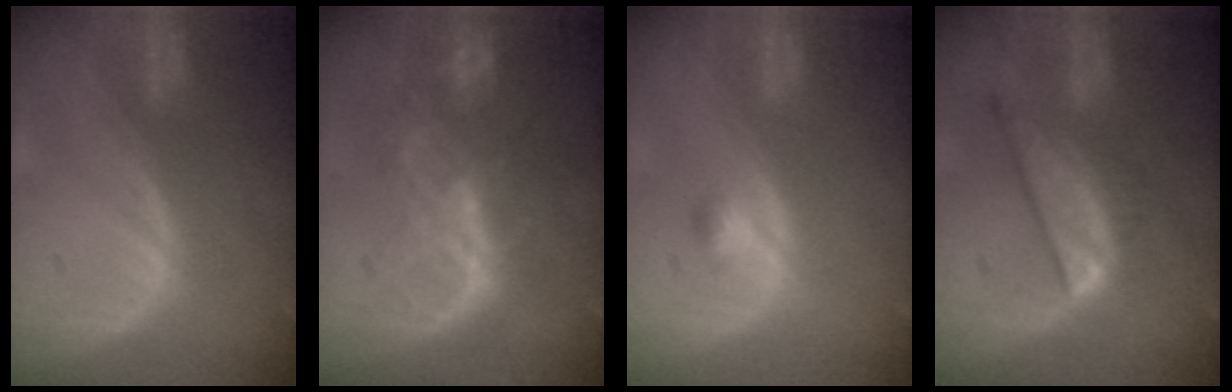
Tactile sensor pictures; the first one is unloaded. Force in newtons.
{"total": 7.3, "press": 7.2, "slide": 1.3}
{"total": 2.0, "press": 1.8, "slide": 0.8}
{"total": 8.3, "press": 7.1, "slide": 4.2}